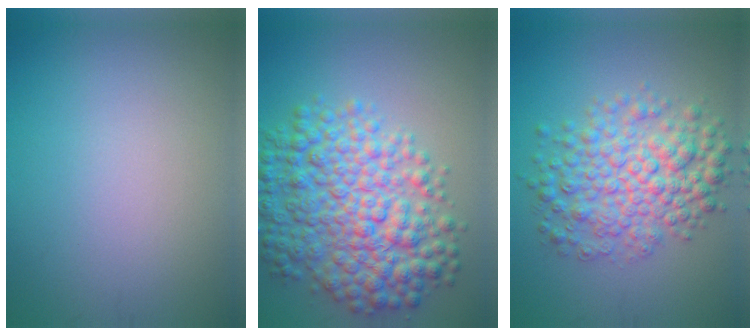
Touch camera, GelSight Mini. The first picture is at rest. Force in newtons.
{"total": 9.3, "press": 9.3, "slide": 0.2}
{"total": 6.7, "press": 6.7, "slide": 0.1}